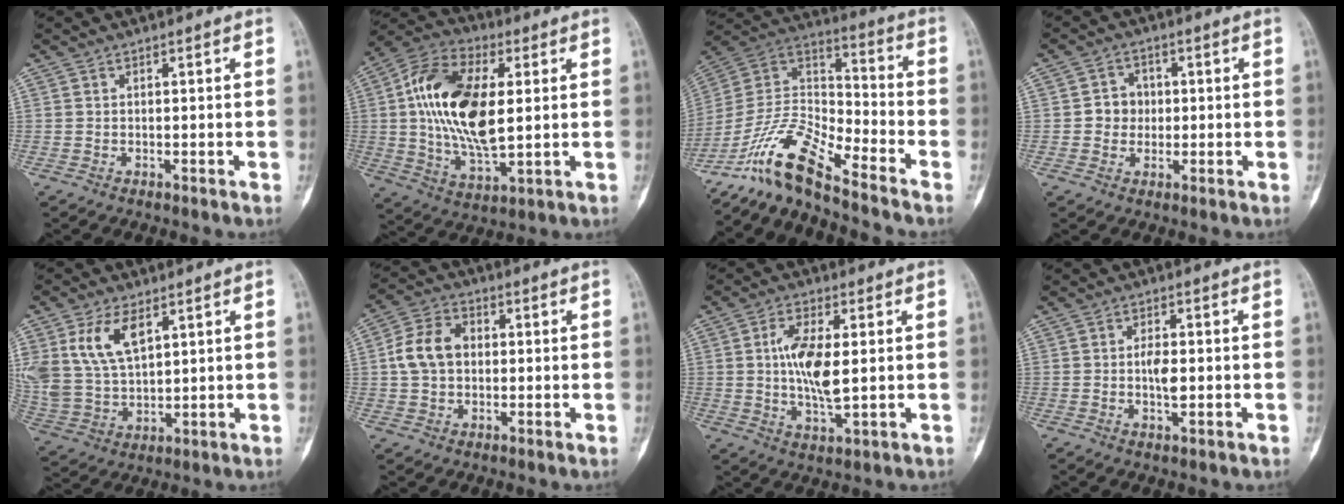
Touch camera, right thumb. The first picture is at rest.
{"total": 19.3, "force": [2.5, 9.6, 16.5], "torque": [-0.313, -0.001, 0.042]}
{"total": 13.8, "force": [-11.6, 2.6, 7.0], "torque": [-0.144, 0.088, -0.227]}
{"total": 4.5, "force": [0.0, 4.1, 1.7], "torque": [0.000, 0.009, -0.005]}
{"total": 12.9, "force": [5.6, 7.2, 9.1], "torque": [-0.179, -0.014, 0.125]}
{"total": 8.7, "force": [0.6, 6.4, 5.8], "torque": [-0.100, 0.020, 0.004]}
{"total": 9.4, "force": [0.7, 3.4, 8.7], "torque": [-0.173, -0.011, 0.013]}
{"total": 3.7, "force": [-0.4, 1.6, 3.3], "torque": [-0.057, -0.001, -0.008]}